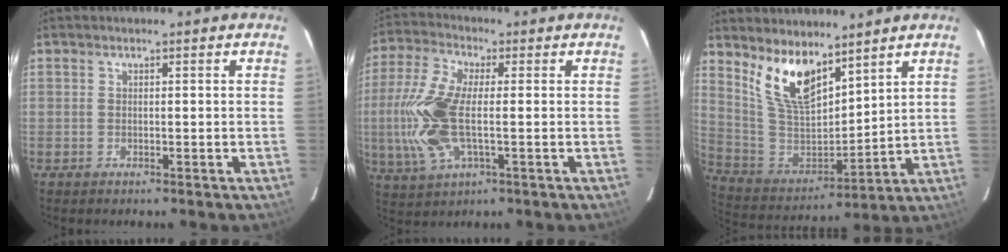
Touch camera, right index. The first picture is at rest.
{"total": 14.2, "force": [-1.1, 5.9, 12.9], "torque": [-0.289, 0.000, -0.024]}
{"total": 13.7, "force": [9.3, 5.6, 8.3], "torque": [-0.162, -0.007, 0.196]}